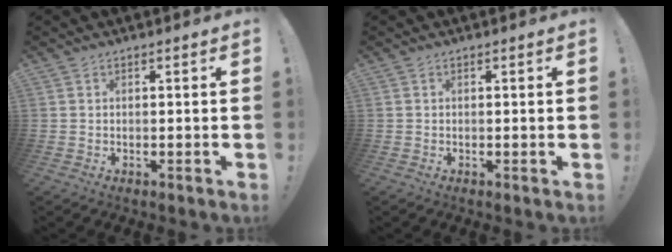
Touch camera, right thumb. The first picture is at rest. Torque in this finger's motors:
{"motor_torque": [-0.12, -0.20, -0.10, 0.12, 0.00]}